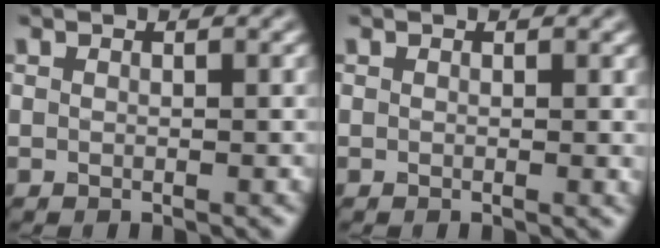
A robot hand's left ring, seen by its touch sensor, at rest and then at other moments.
{"total": 0.6, "force": [0.1, 0.0, 0.6], "torque": [-0.004, -0.001, 0.000]}